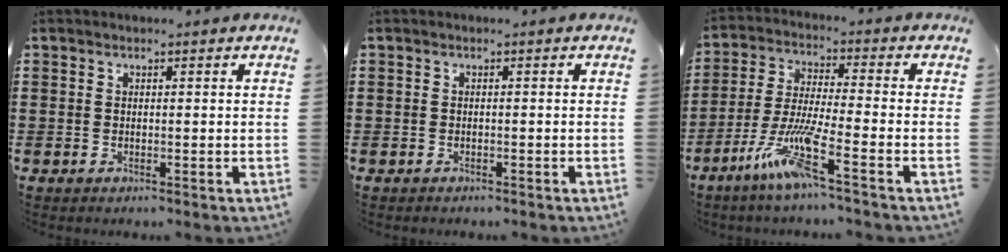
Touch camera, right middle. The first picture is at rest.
{"total": 0.6, "force": [-0.5, 0.4, -0.1], "torque": [0.001, 0.003, -0.013]}
{"total": 8.6, "force": [-5.3, 0.4, 6.7], "torque": [-0.150, -0.012, -0.107]}